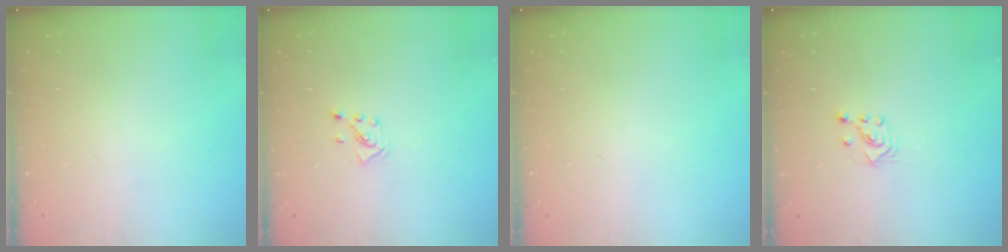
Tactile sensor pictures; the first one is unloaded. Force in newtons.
{"total": 2.6, "press": 2.6, "slide": 0.5}
{"total": 0.0}
{"total": 3.1, "press": 3.0, "slide": 0.7}